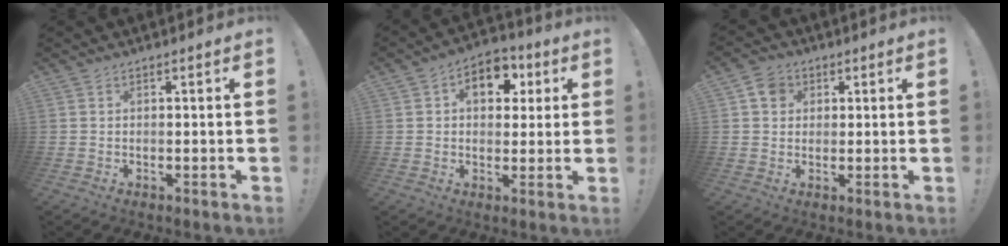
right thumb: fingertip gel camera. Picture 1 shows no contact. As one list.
[{"total": 10.2, "force": [2.9, 7.3, 6.5], "torque": [-0.085, -0.001, 0.052]}, {"total": 5.6, "force": [2.0, 4.8, 2.2], "torque": [-0.032, 0.002, 0.038]}]